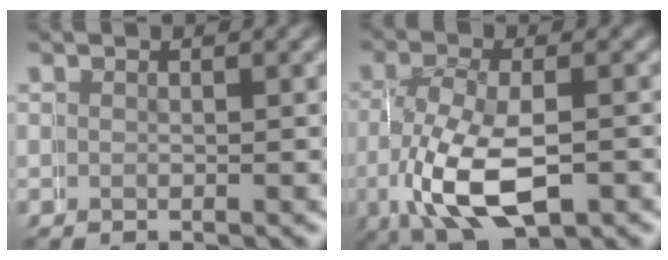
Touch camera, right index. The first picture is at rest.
{"total": 6.7, "force": [-2.2, 4.0, 4.9], "torque": [-0.120, -0.035, -0.010]}